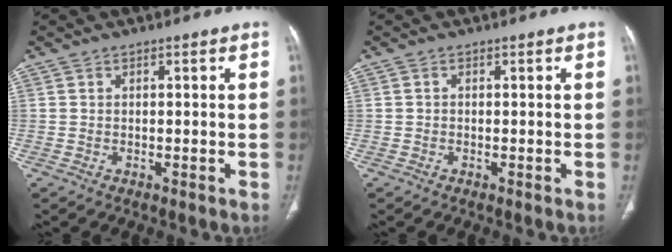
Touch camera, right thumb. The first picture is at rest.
{"total": 0.0}